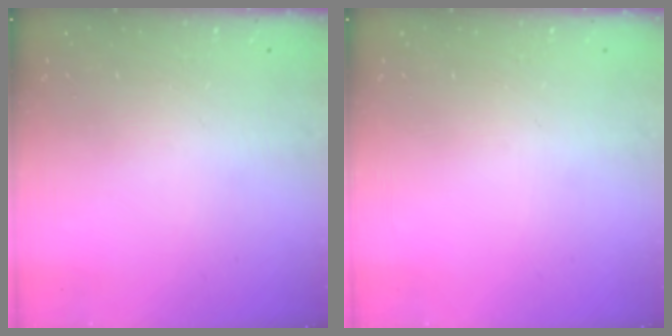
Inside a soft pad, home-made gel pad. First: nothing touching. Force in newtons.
{"total": 0.0}